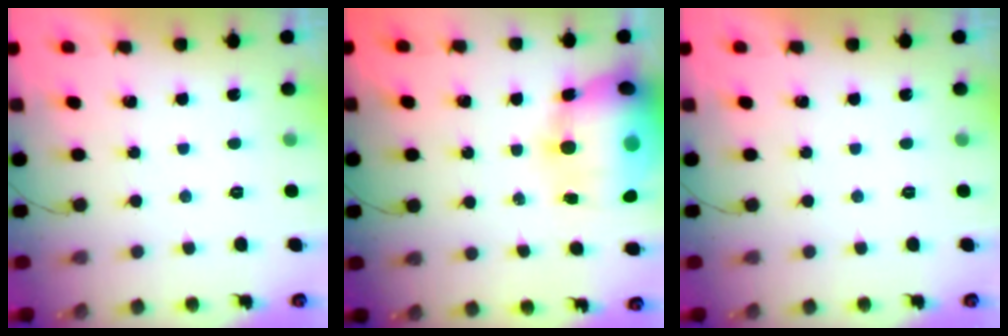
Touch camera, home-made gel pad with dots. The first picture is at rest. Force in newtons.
{"total": 21.5, "press": 20.9, "slide": 4.9}
{"total": 0.0}